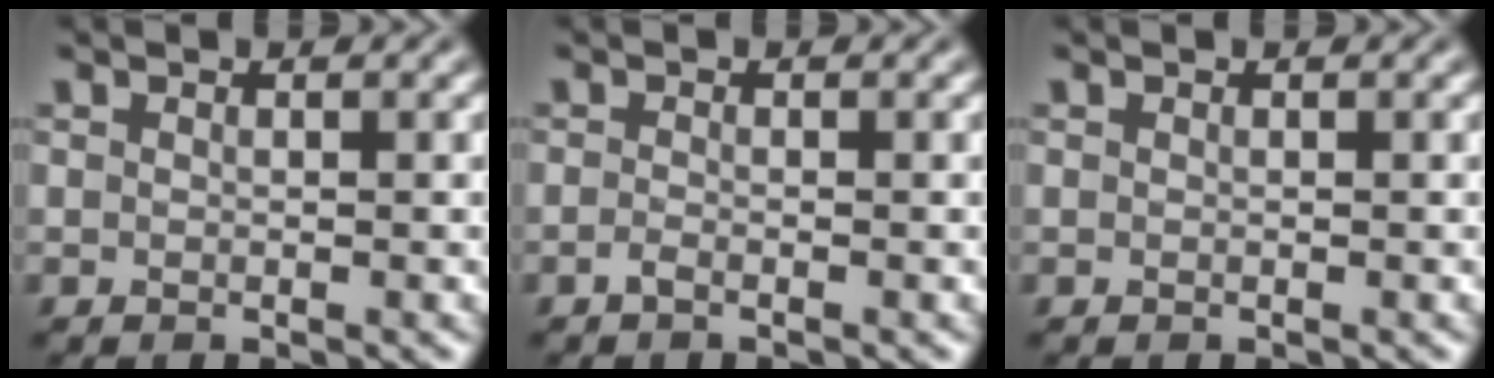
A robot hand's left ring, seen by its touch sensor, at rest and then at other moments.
{"total": 1.0, "force": [-0.9, 0.2, 0.5], "torque": [-0.012, -0.002, -0.016]}
{"total": 0.0}